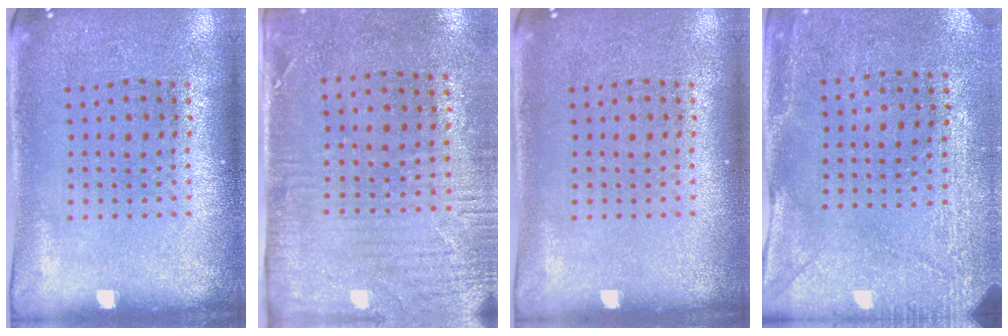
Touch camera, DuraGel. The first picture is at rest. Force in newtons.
{"total": 2.9, "press": 2.4, "slide": 1.7}
{"total": 0.0}
{"total": 2.9, "press": 2.6, "slide": 1.3}